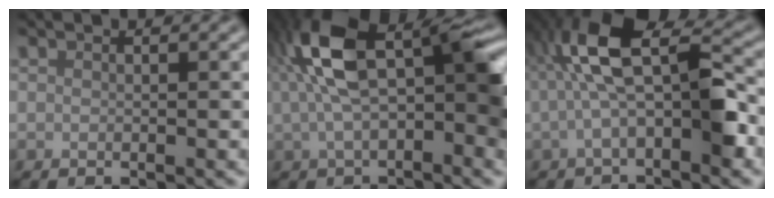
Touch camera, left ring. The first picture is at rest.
{"total": 10.5, "force": [1.2, 4.6, 9.3], "torque": [-0.175, 0.022, 0.012]}
{"total": 7.3, "force": [-0.7, 2.7, 6.7], "torque": [-0.125, 0.024, -0.018]}